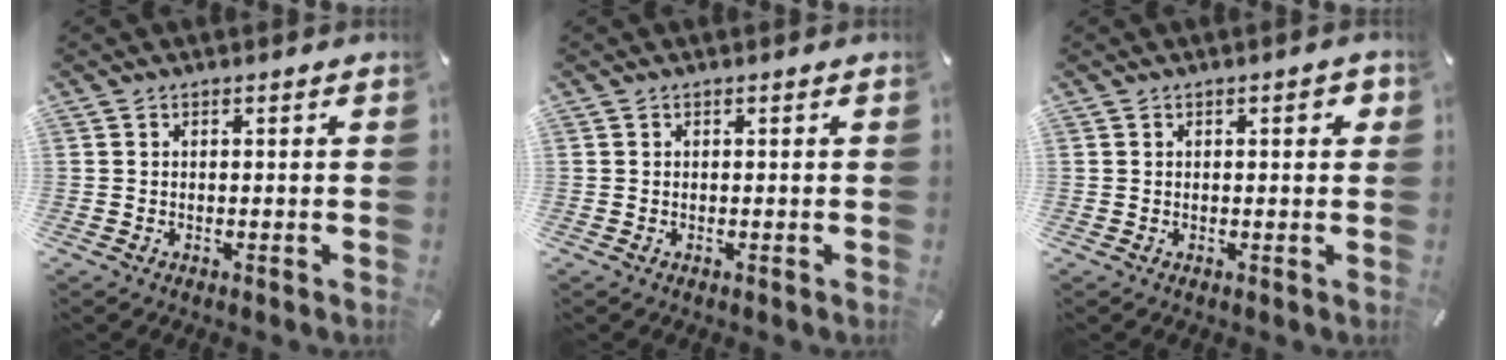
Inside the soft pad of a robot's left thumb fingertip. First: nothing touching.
{"total": 0.0}
{"total": 2.2, "force": [0.6, 0.8, 1.9], "torque": [-0.022, 0.002, 0.004]}